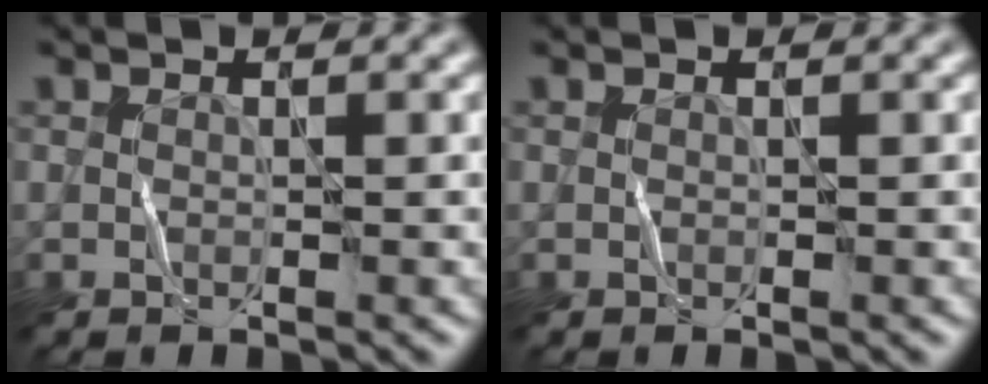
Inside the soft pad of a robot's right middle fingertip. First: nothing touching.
{"total": 0.0}